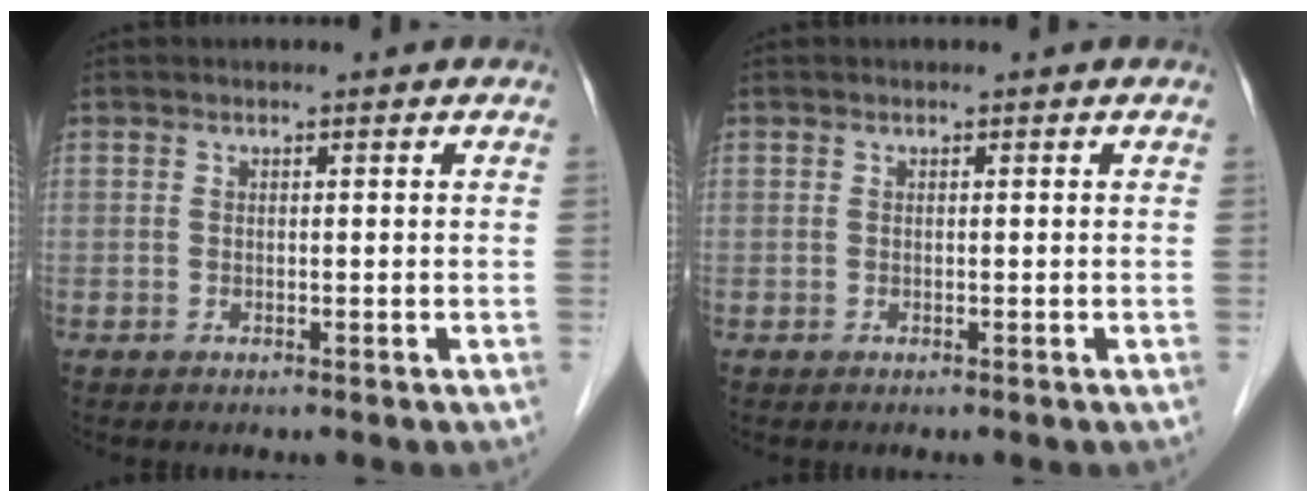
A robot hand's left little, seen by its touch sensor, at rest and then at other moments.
{"total": 0.0}